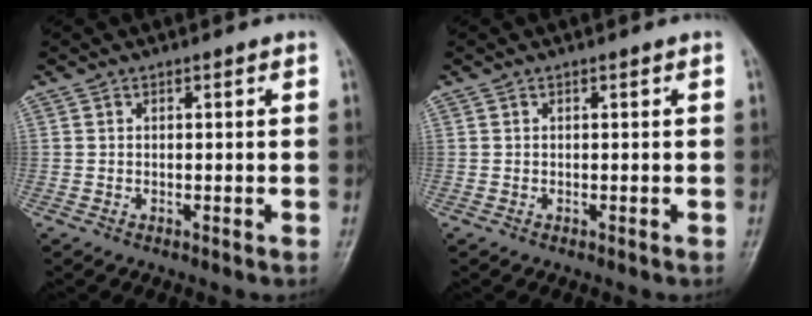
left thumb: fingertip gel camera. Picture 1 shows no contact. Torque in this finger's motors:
{"motor_torque": [0.00, 0.00, 0.00, 0.00, 0.00]}